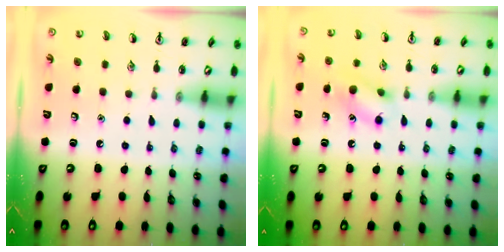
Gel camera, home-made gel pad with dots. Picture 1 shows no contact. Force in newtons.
{"total": 10.0, "press": 10.0, "slide": 0.9}